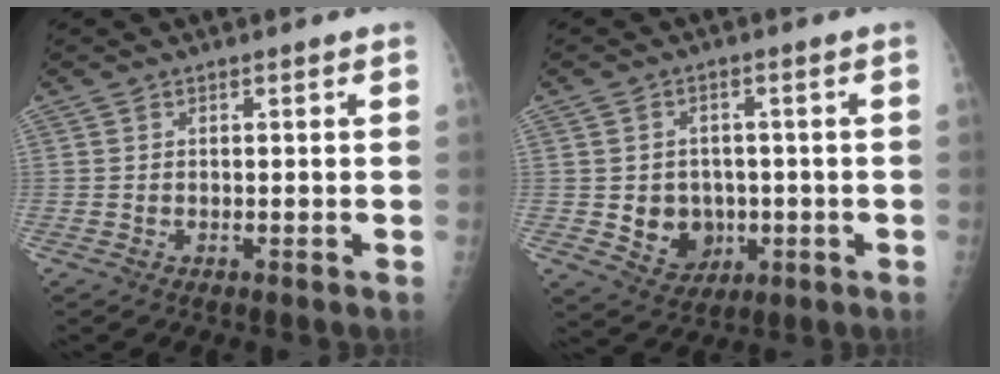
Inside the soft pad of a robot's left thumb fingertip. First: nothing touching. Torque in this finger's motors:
{"motor_torque": [-0.34, 0.36, 0.30, 0.26, 0.00]}